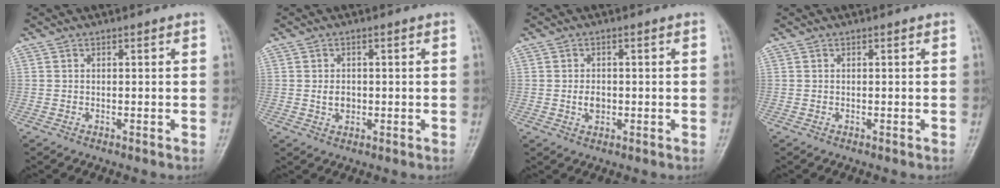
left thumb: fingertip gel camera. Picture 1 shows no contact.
{"total": 2.6, "force": [-0.1, 1.9, 1.7], "torque": [-0.023, 0.001, 0.000]}
{"total": 2.8, "force": [-0.3, 2.0, 2.0], "torque": [-0.028, 0.001, -0.004]}
{"total": 0.0}